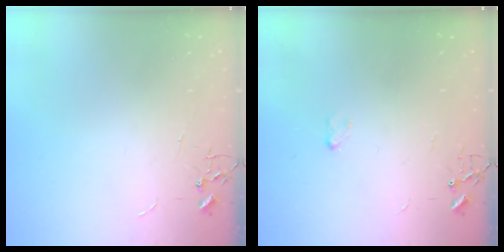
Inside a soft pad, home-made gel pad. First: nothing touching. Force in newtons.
{"total": 2.9, "press": 2.8, "slide": 0.4}